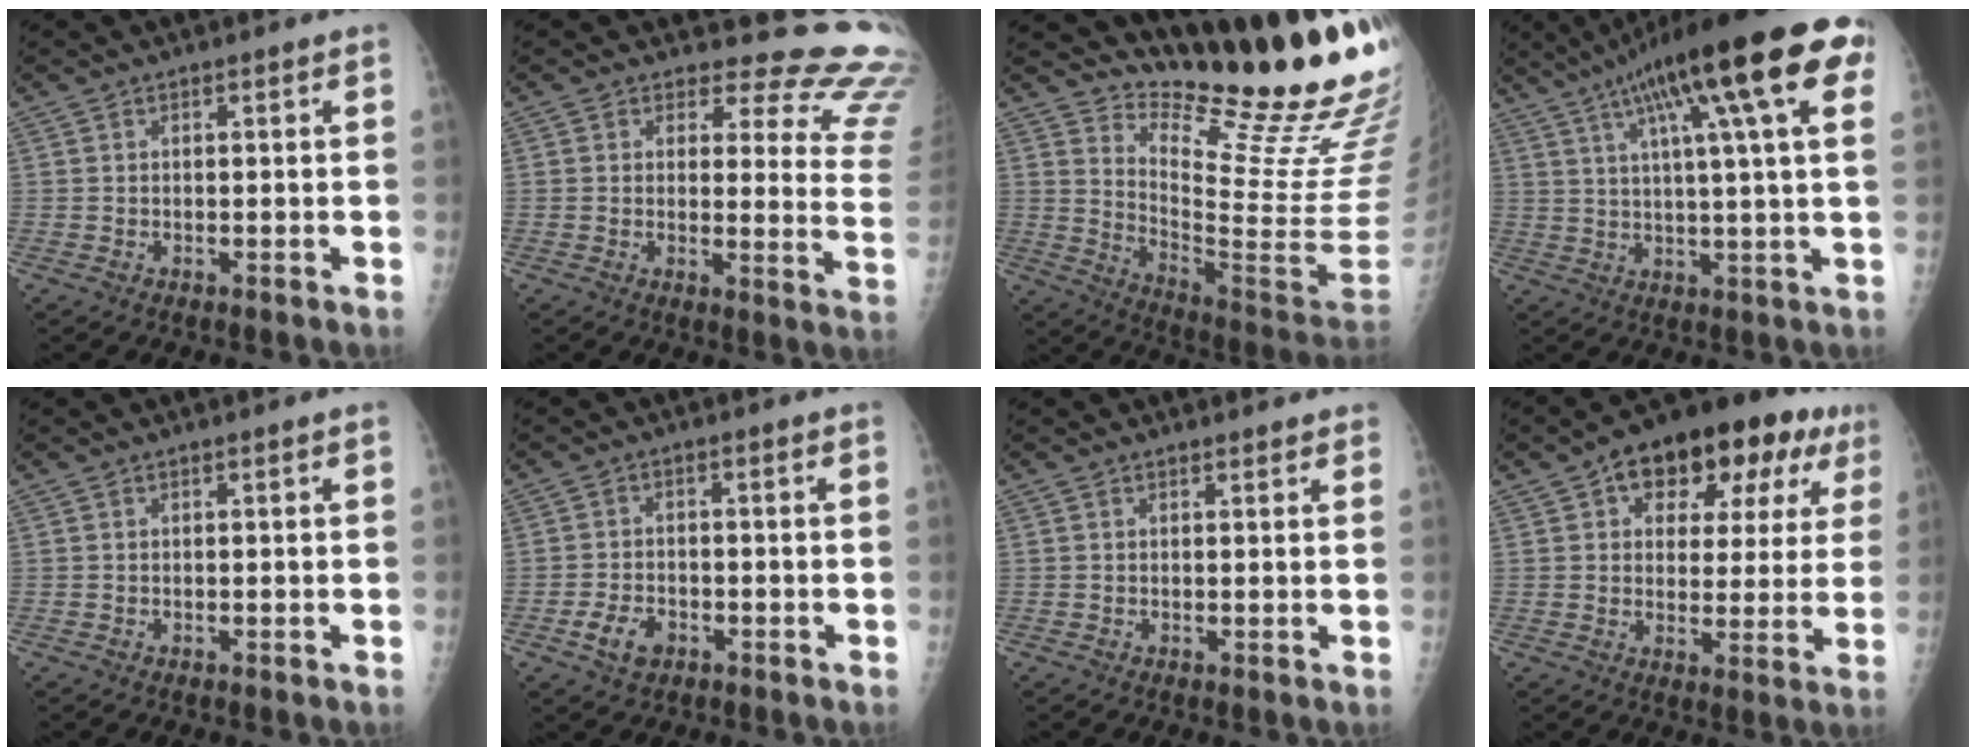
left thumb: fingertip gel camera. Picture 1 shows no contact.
{"total": 17.3, "force": [15.9, 5.9, 3.6], "torque": [0.010, -0.150, 0.142]}
{"total": 21.5, "force": [17.2, 2.3, 12.8], "torque": [-0.165, -0.172, 0.255]}
{"total": 22.9, "force": [10.3, 4.5, 19.9], "torque": [-0.304, 0.015, 0.147]}
{"total": 0.0}
{"total": 4.8, "force": [-2.3, 3.1, 2.8], "torque": [-0.046, 0.011, -0.039]}
{"total": 1.5, "force": [1.3, 0.5, 0.4], "torque": [0.002, -0.003, 0.013]}
{"total": 18.8, "force": [8.6, 10.4, 13.1], "torque": [-0.131, 0.011, 0.113]}